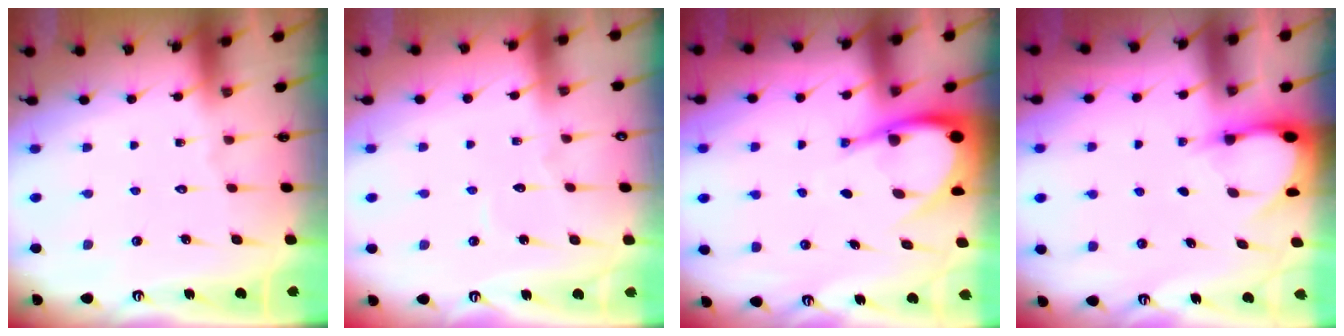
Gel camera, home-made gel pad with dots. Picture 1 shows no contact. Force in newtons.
{"total": 3.4, "press": 3.4, "slide": 0.4}
{"total": 8.7, "press": 8.7, "slide": 1.1}
{"total": 2.9, "press": 2.9, "slide": 0.3}